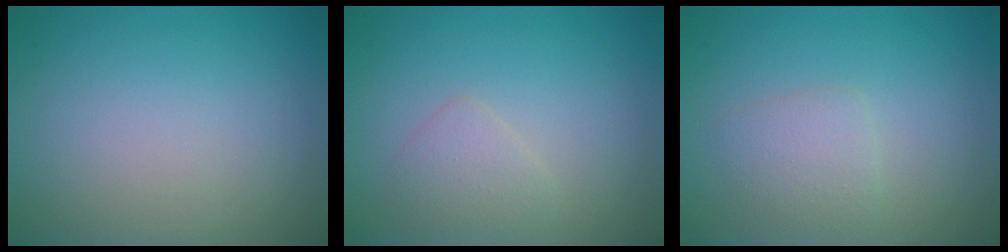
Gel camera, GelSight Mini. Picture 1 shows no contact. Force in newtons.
{"total": 1.6, "press": 1.6, "slide": 0.0}
{"total": 1.9, "press": 1.9, "slide": 0.1}